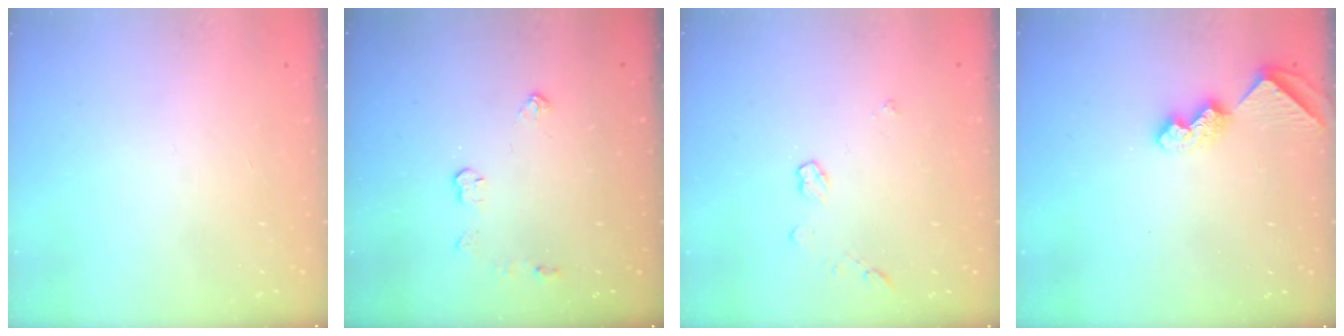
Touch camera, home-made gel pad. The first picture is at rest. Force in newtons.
{"total": 3.6, "press": 3.6, "slide": 0.5}
{"total": 3.8, "press": 3.8, "slide": 0.5}
{"total": 8.0, "press": 8.0, "slide": 0.8}